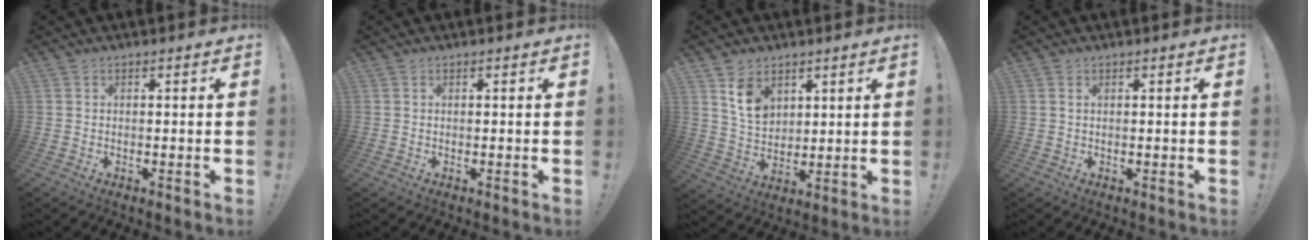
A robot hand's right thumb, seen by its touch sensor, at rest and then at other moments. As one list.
[{"total": 0.0}, {"total": 9.4, "force": [5.0, 6.5, 4.4], "torque": [-0.062, -0.022, 0.097]}, {"total": 0.7, "force": [0.2, 0.3, 0.6], "torque": [-0.016, 0.004, 0.004]}]